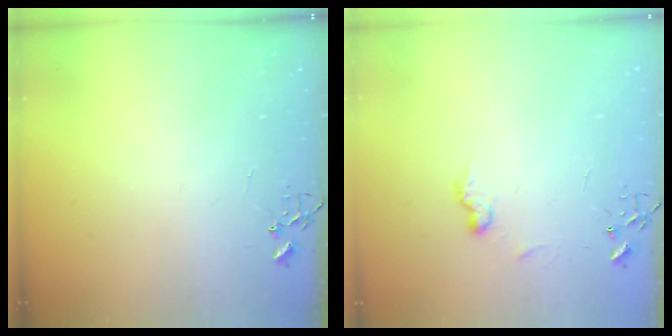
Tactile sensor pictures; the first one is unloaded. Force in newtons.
{"total": 6.7, "press": 6.7, "slide": 0.4}